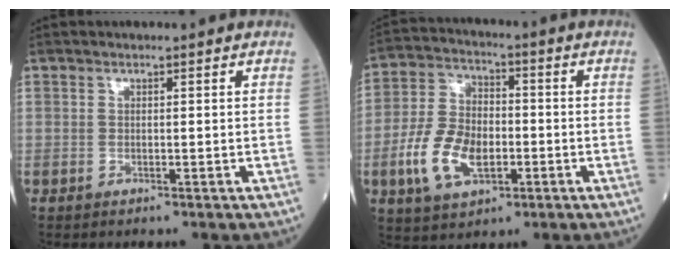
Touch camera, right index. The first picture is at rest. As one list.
[{"total": 11.0, "force": [-3.2, 6.2, 8.6], "torque": [-0.190, 0.009, -0.058]}]